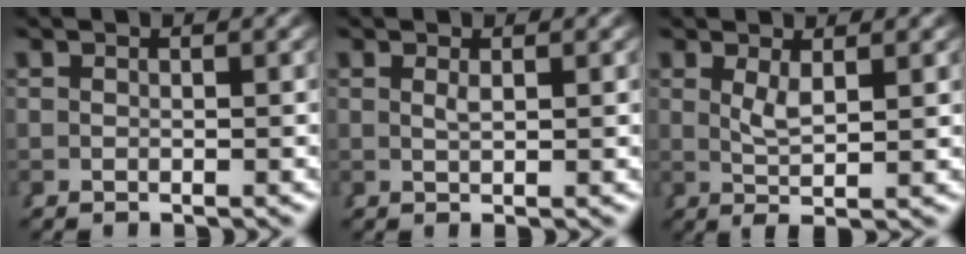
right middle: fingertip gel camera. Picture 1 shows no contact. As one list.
[{"total": 1.1, "force": [0.4, -0.8, 0.6], "torque": [-0.006, -0.008, 0.014]}, {"total": 2.6, "force": [0.7, -0.5, 2.4], "torque": [-0.041, -0.013, 0.023]}]